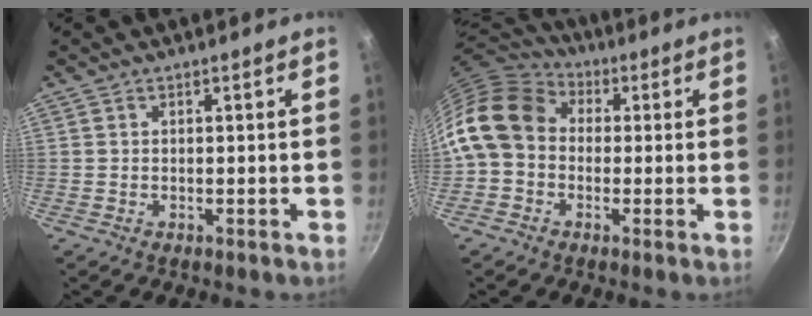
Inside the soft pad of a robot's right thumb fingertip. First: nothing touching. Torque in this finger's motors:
{"motor_torque": [1.10, 1.88, 0.72, -0.70, 0.35]}